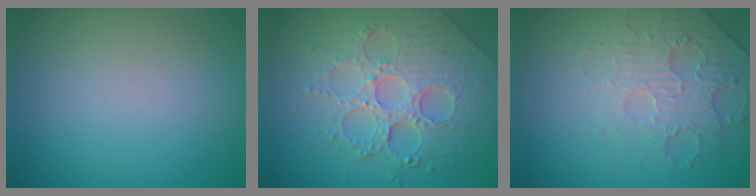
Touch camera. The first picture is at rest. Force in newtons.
{"total": 8.1, "press": 6.0, "slide": 5.4}
{"total": 2.9, "press": 2.4, "slide": 1.6}